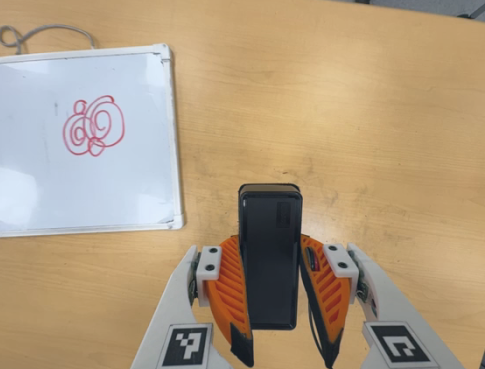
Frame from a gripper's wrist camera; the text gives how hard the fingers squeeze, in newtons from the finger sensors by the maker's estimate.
{"total": 6.1, "left": 4.1, "right": 8.1}